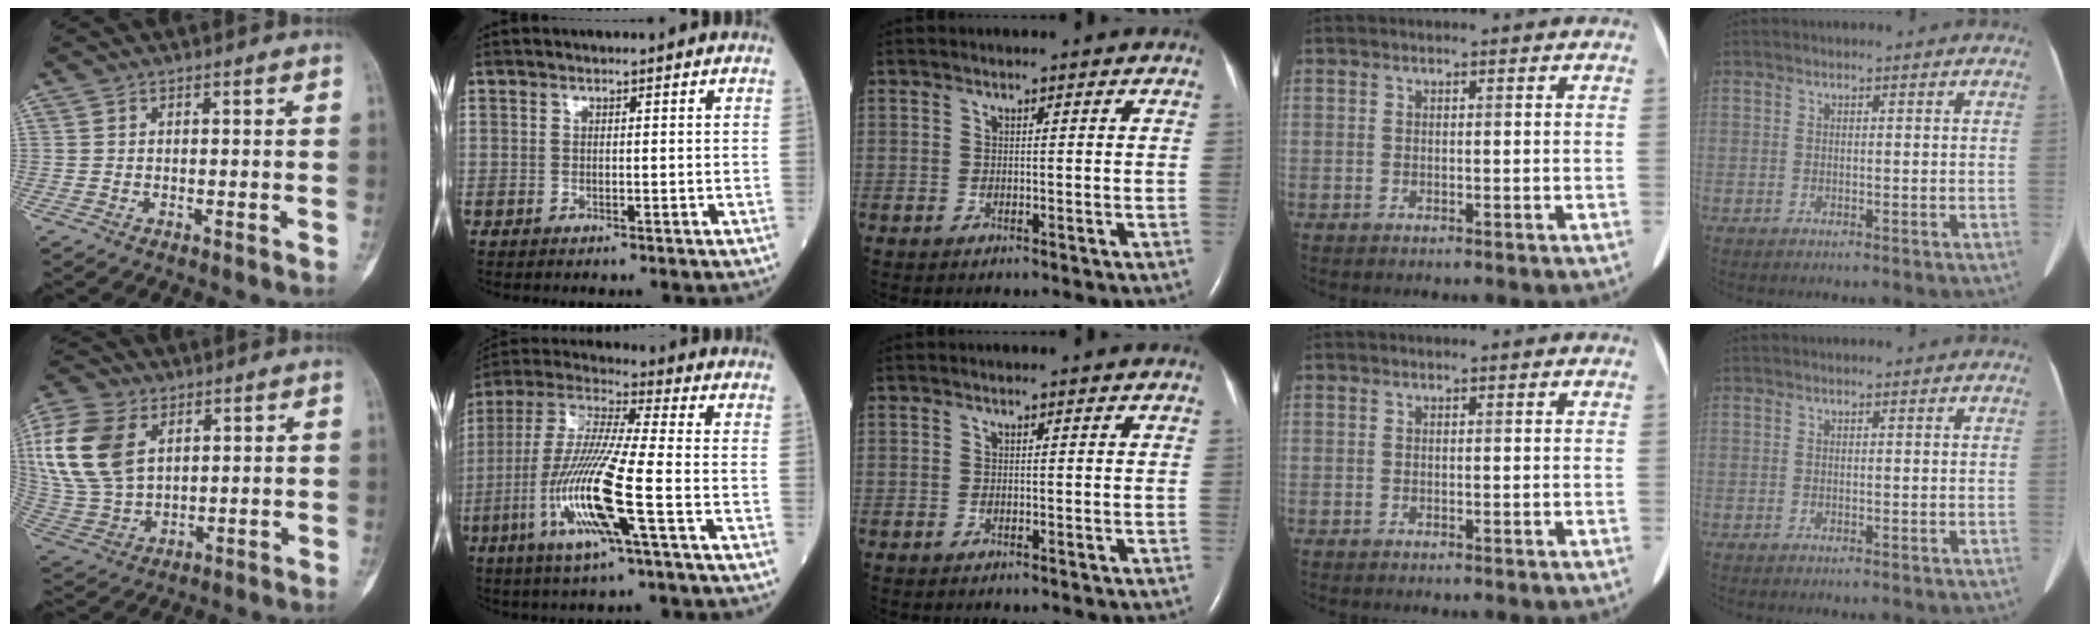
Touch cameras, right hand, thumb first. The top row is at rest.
{"thumb": {"total": 16.5, "force": [5.4, 10.8, 11.2], "torque": [-0.235, -0.010, 0.114]}, "index": {"total": 15.4, "force": [-5.0, 0.1, 14.5], "torque": [-0.307, -0.014, -0.100]}}